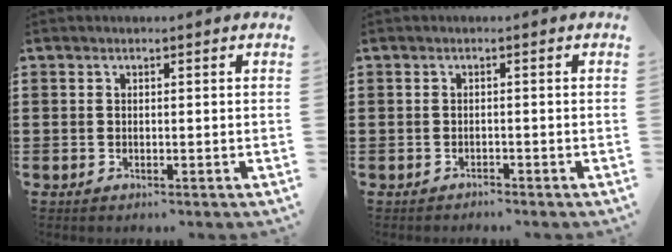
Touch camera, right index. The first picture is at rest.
{"total": 0.8, "force": [-0.8, 0.1, 0.0], "torque": [-0.002, 0.002, -0.018]}